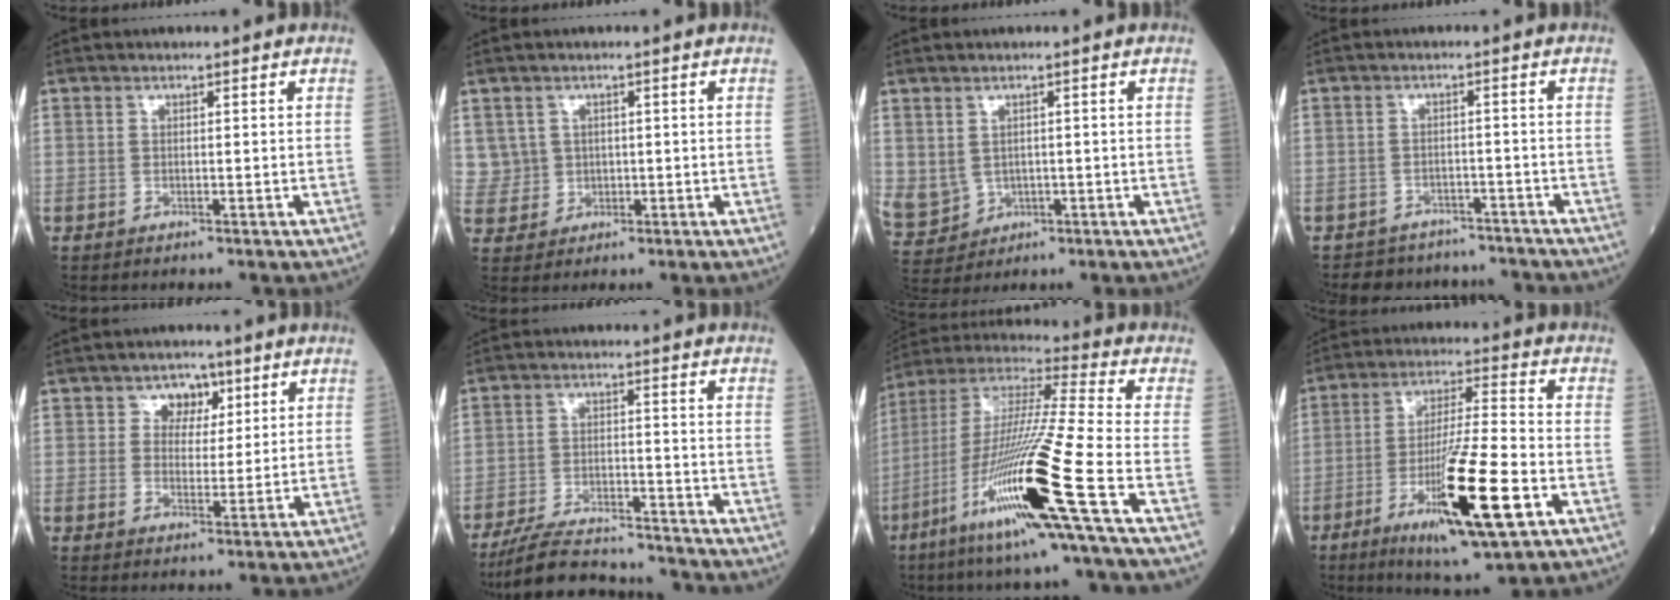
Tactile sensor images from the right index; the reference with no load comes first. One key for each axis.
{"total": 4.2, "fx": 1.2, "fy": 4.1, "fz": 0.0, "tx": 0.002, "ty": 0.007, "tz": 0.031}
{"total": 11.1, "fx": -1.1, "fy": 9.8, "fz": 5.0, "tx": -0.154, "ty": 0.014, "tz": 0.004}
{"total": 7.5, "fx": -6.6, "fy": 3.5, "fz": -0.2, "tx": 0.010, "ty": 0.022, "tz": -0.080}
{"total": 4.6, "fx": 2.1, "fy": 3.9, "fz": 1.5, "tx": -0.011, "ty": 0.009, "tz": 0.030}
{"total": 10.1, "fx": -9.4, "fy": 1.4, "fz": 3.5, "tx": -0.060, "ty": -0.004, "tz": -0.151}
{"total": 21.8, "fx": -8.9, "fy": -1.1, "fz": 19.9, "tx": -0.412, "ty": -0.045, "tz": -0.178}
{"total": 16.4, "fx": -6.4, "fy": 1.2, "fz": 15.0, "tx": -0.268, "ty": -0.027, "tz": -0.108}